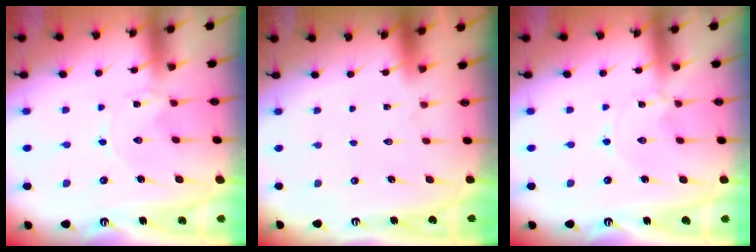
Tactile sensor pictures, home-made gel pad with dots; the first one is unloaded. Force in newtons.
{"total": 1.5, "press": 1.5, "slide": 0.1}
{"total": 0.0}